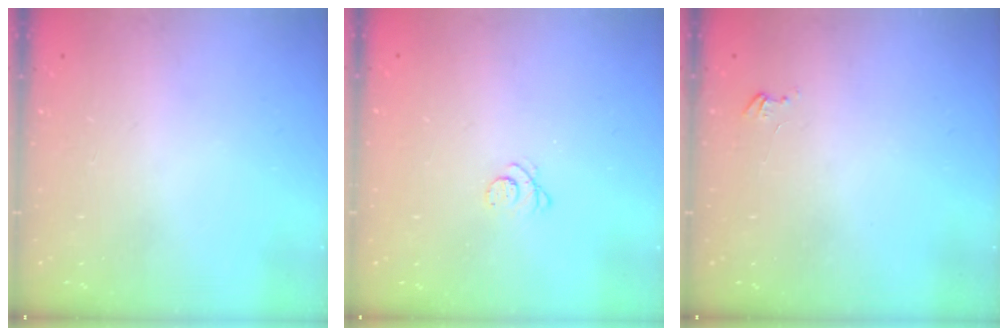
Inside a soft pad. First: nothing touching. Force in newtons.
{"total": 2.6, "press": 2.6, "slide": 0.3}
{"total": 2.6, "press": 2.6, "slide": 0.3}